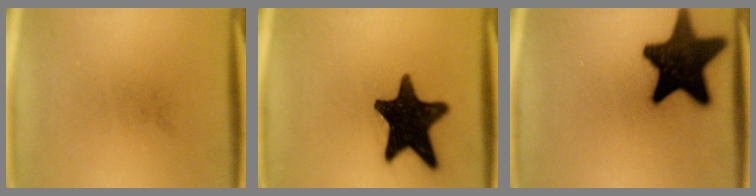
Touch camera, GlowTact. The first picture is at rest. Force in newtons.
{"total": 17.2}
{"total": 19.2}